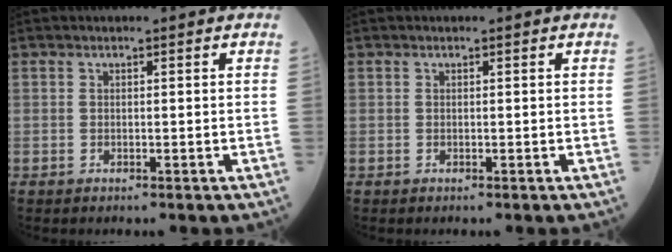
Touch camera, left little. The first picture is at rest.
{"total": 0.0}